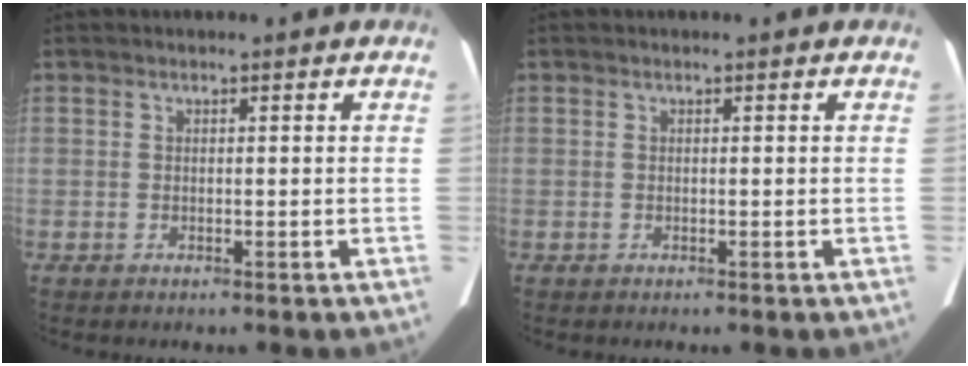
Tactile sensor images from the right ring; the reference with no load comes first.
{"total": 0.0}